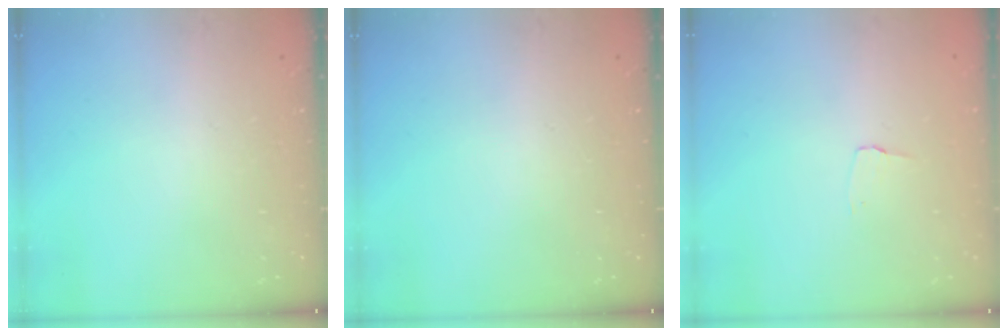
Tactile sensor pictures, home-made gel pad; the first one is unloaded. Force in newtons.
{"total": 0.0}
{"total": 2.6, "press": 2.6, "slide": 0.2}